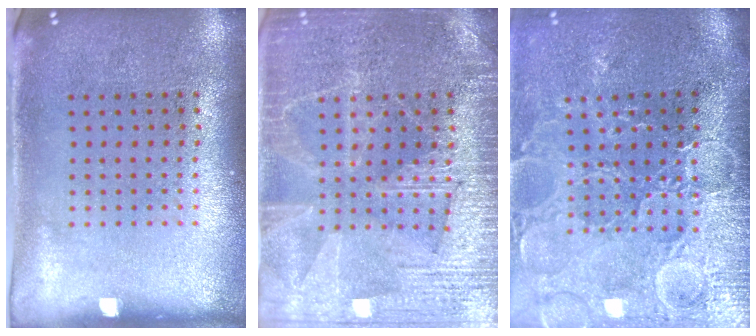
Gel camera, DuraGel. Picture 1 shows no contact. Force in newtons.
{"total": 3.6, "press": 3.6, "slide": 0.5}
{"total": 4.0, "press": 3.7, "slide": 1.5}